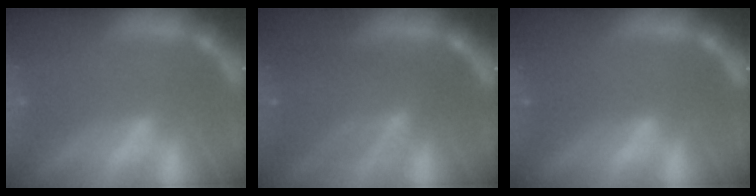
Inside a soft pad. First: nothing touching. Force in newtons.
{"total": 7.0}
{"total": 1.5}